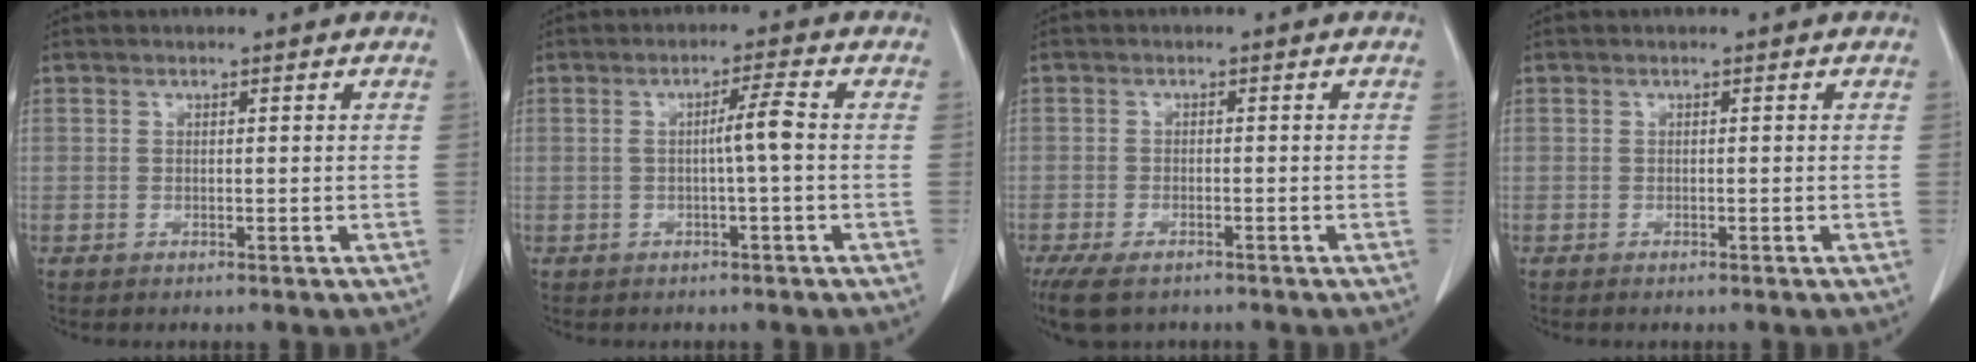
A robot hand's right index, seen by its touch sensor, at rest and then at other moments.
{"total": 3.7, "force": [-0.3, 0.0, 3.7], "torque": [-0.068, 0.009, -0.002]}
{"total": 8.1, "force": [-5.7, 3.6, 4.5], "torque": [-0.087, -0.012, -0.089]}
{"total": 0.7, "force": [-0.3, 0.4, 0.6], "torque": [-0.015, -0.002, -0.003]}